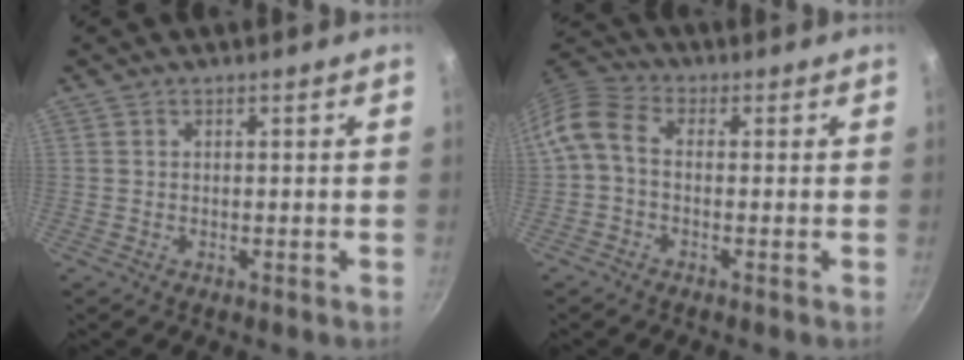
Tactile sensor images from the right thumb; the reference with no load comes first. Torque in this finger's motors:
{"motor_torque": [-0.41, 0.52, -0.29, 0.19, 0.04]}